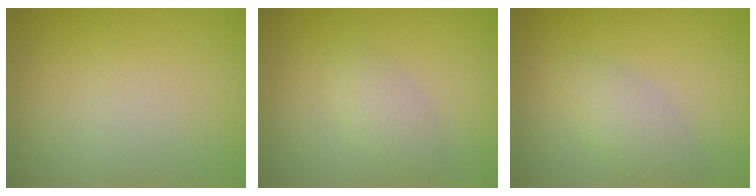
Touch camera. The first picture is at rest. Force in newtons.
{"total": 1.7, "press": 1.7, "slide": 0.1}
{"total": 2.2, "press": 2.2, "slide": 0.1}